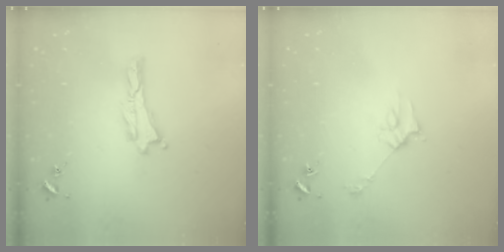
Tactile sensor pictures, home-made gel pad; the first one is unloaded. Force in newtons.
{"total": 2.8, "press": 2.8, "slide": 0.2}